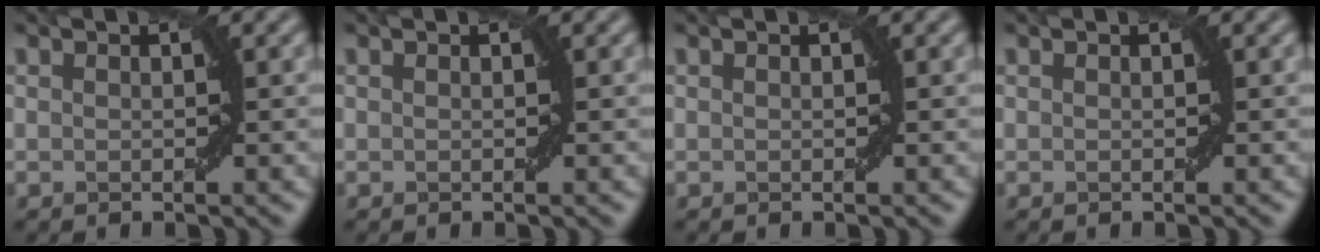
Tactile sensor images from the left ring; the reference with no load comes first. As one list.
[{"total": 0.0}, {"total": 0.0}, {"total": 0.0}]